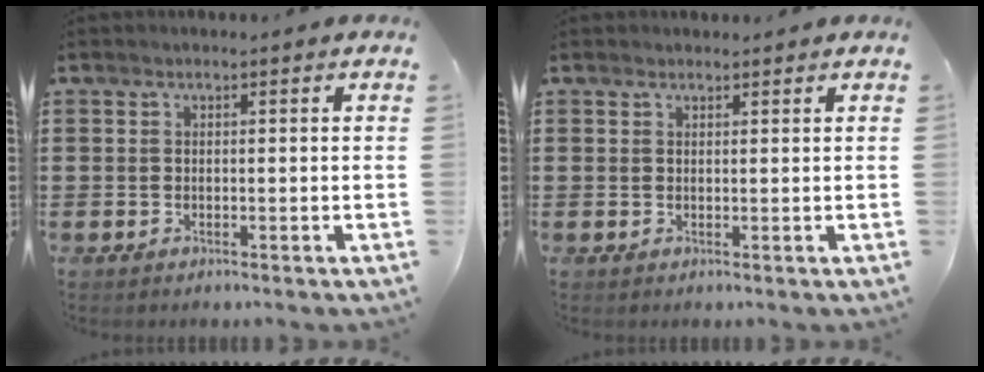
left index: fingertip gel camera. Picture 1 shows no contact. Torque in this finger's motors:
{"motor_torque": [0.15, 0.16, -0.03, -0.02]}